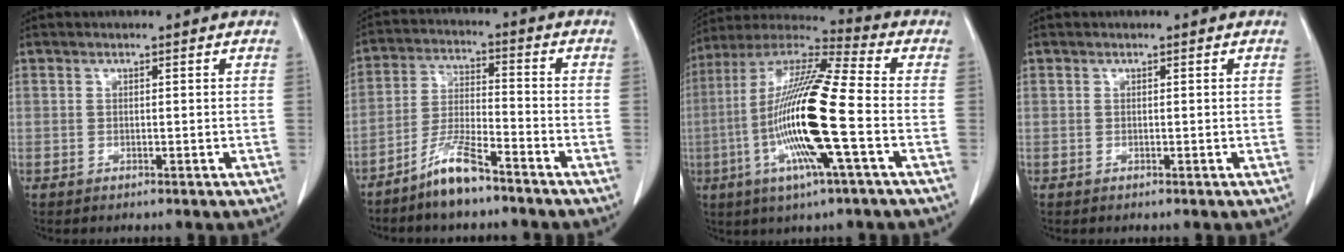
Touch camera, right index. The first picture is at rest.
{"total": 7.7, "force": [-6.0, 1.0, 4.8], "torque": [-0.101, -0.013, -0.119]}
{"total": 18.4, "force": [-4.1, 0.7, 18.0], "torque": [-0.363, -0.008, -0.086]}
{"total": 0.0}